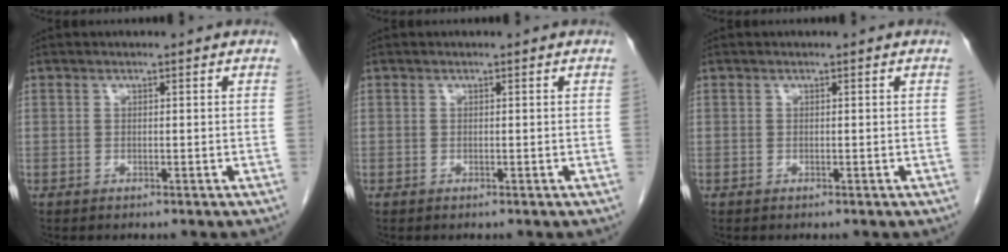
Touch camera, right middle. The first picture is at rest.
{"total": 0.0}
{"total": 0.0}